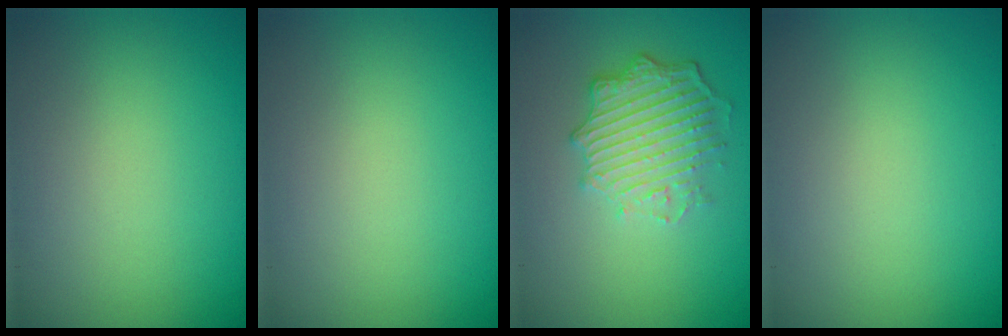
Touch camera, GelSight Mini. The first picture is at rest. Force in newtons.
{"total": 0.0}
{"total": 4.8, "press": 3.7, "slide": 3.1}
{"total": 0.0}